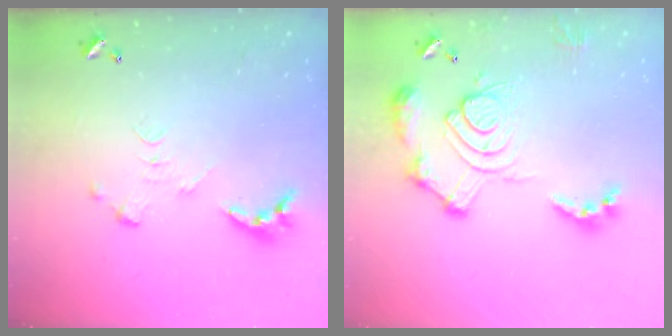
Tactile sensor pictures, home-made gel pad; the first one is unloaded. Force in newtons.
{"total": 17.1, "press": 17.0, "slide": 1.6}